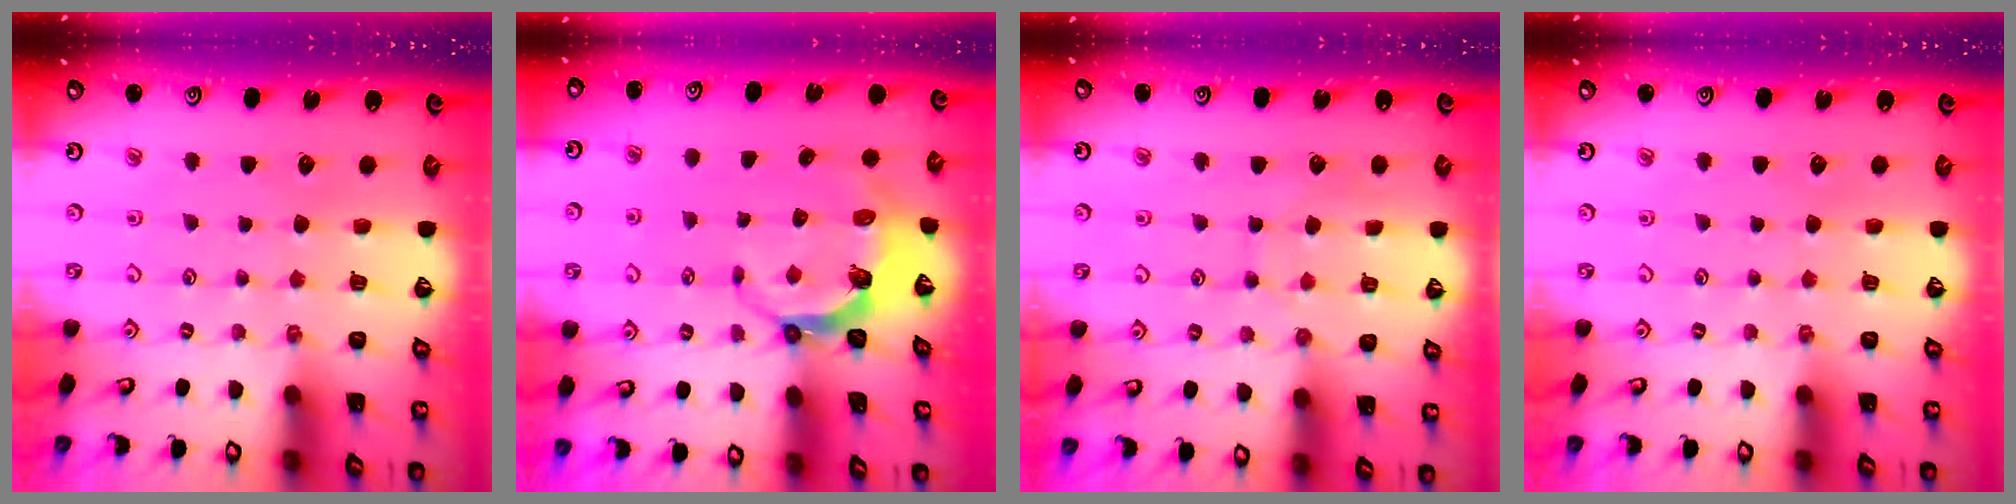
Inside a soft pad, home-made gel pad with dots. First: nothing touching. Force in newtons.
{"total": 5.8, "press": 4.7, "slide": 3.4}
{"total": 6.8, "press": 6.7, "slide": 0.6}
{"total": 0.0}